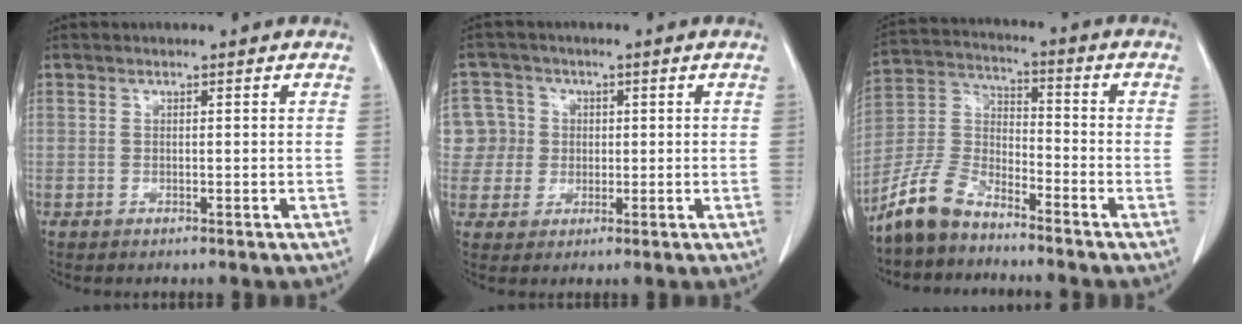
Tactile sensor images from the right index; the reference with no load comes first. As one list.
[{"total": 7.3, "force": [1.1, 7.2, 0.5], "torque": [-0.012, 0.028, 0.025]}, {"total": 8.7, "force": [-7.3, 3.4, 3.2], "torque": [-0.082, 0.009, -0.151]}]